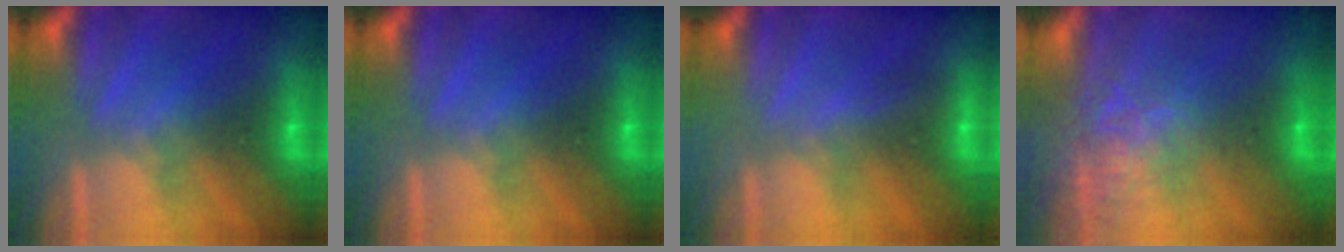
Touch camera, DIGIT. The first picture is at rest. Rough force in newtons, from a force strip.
{"total": 0.0}
{"total": 2.9}
{"total": 7.6}